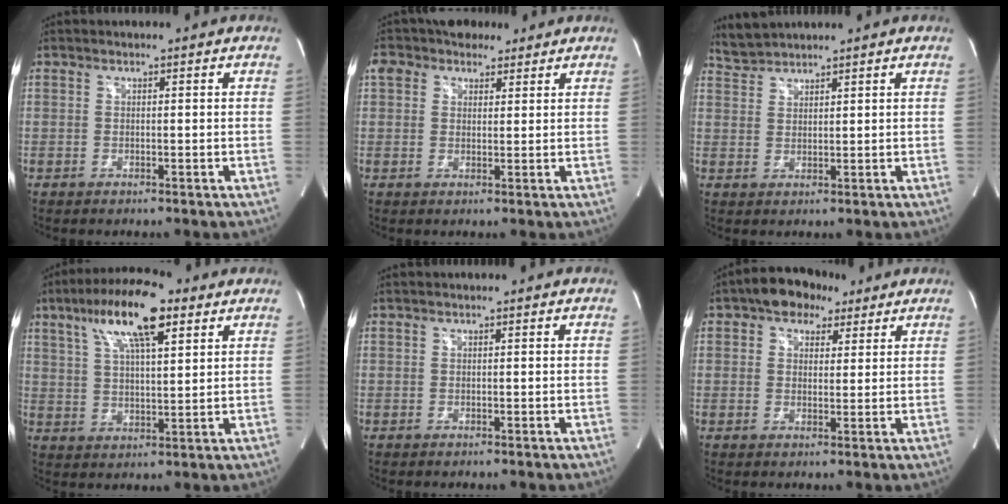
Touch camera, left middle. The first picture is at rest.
{"total": 6.6, "force": [4.3, 4.3, 2.5], "torque": [-0.052, 0.036, 0.081]}
{"total": 3.2, "force": [3.2, 0.1, -0.3], "torque": [-0.007, 0.013, 0.068]}
{"total": 13.0, "force": [6.9, 3.0, 10.5], "torque": [-0.194, 0.022, 0.120]}
{"total": 0.0}
{"total": 6.5, "force": [3.9, 4.1, 3.2], "torque": [-0.046, 0.027, 0.060]}